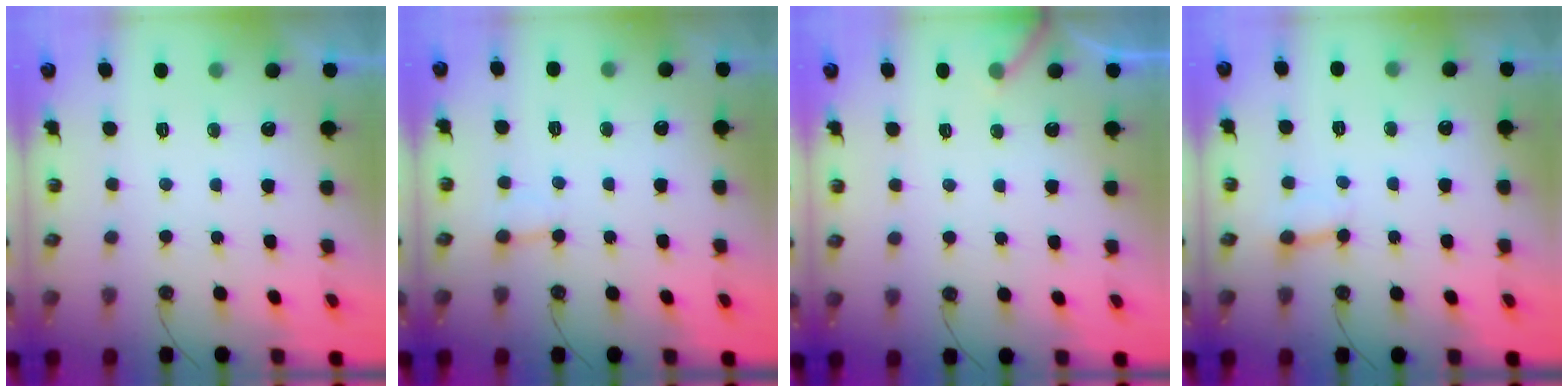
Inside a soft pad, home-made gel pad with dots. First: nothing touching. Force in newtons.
{"total": 3.7, "press": 3.7, "slide": 0.3}
{"total": 5.8, "press": 5.8, "slide": 0.5}
{"total": 2.6, "press": 2.6, "slide": 0.1}